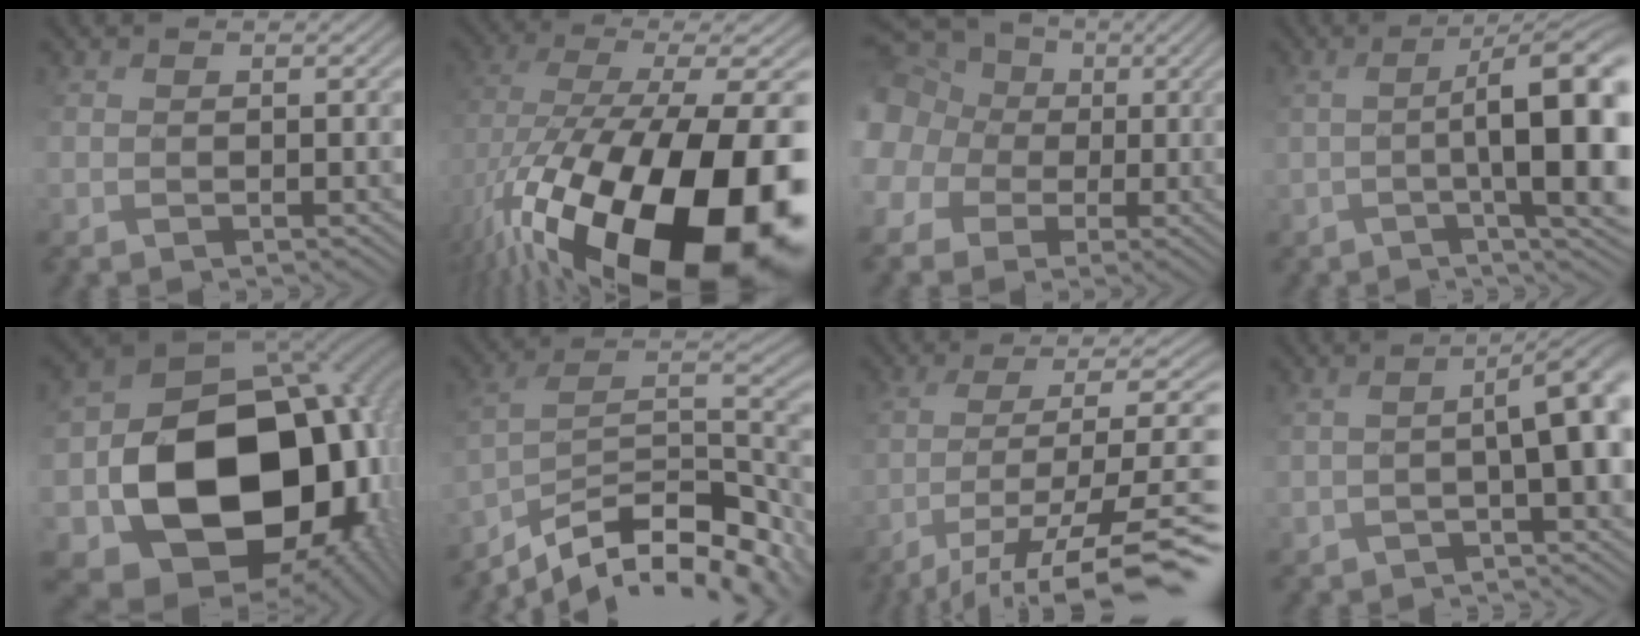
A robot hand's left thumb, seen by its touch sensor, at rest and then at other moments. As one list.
[{"total": 18.4, "force": [-7.5, 9.7, 13.8], "torque": [-0.276, -0.065, -0.075]}, {"total": 15.5, "force": [1.4, 14.6, 5.1], "torque": [-0.195, 0.006, -0.005]}, {"total": 12.7, "force": [-1.0, 3.5, 12.2], "torque": [-0.134, 0.000, 0.004]}, {"total": 20.6, "force": [-2.9, 16.1, 12.6], "torque": [-0.264, -0.045, 0.000]}, {"total": 12.4, "force": [-9.4, 4.1, 6.9], "torque": [-0.160, 0.005, -0.142]}, {"total": 10.7, "force": [-5.8, 3.3, 8.3], "torque": [-0.157, 0.002, -0.085]}, {"total": 5.0, "force": [-0.3, 0.9, 4.9], "torque": [-0.051, 0.011, -0.001]}]